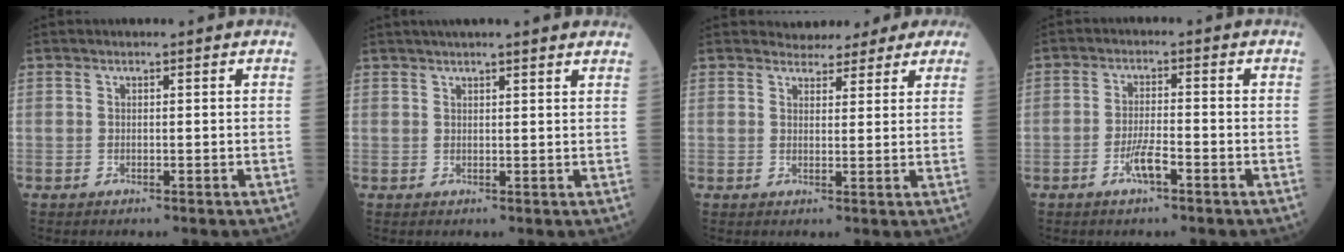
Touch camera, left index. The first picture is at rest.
{"total": 9.2, "force": [7.8, 0.8, 4.8], "torque": [-0.064, 0.031, 0.094]}
{"total": 6.9, "force": [6.1, 2.9, 1.4], "torque": [-0.007, 0.010, 0.062]}
{"total": 3.8, "force": [-2.1, 0.5, 3.1], "torque": [-0.064, -0.001, -0.041]}